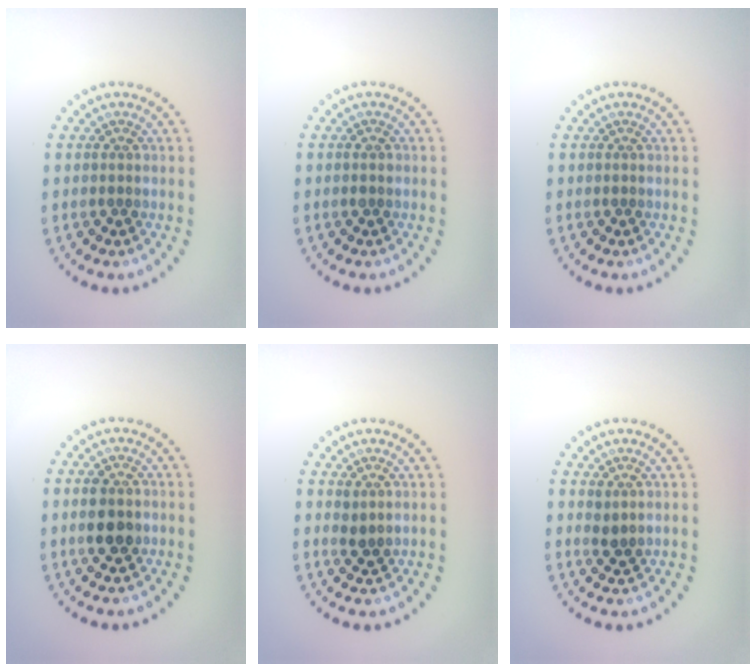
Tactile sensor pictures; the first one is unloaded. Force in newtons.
{"total": 1.0, "press": 1.0, "slide": 0.1}
{"total": 0.0}
{"total": 2.9, "press": 2.9, "slide": 0.2}
{"total": 1.1, "press": 0.9, "slide": 0.6}
{"total": 1.1, "press": 0.9, "slide": 0.6}